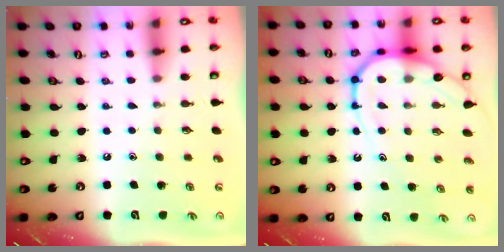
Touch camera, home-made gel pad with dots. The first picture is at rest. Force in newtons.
{"total": 11.8, "press": 11.7, "slide": 1.1}